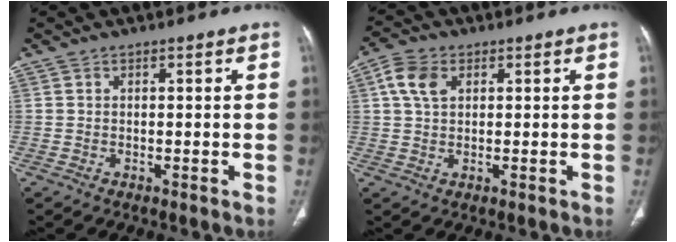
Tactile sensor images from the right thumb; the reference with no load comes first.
{"total": 5.7, "force": [1.7, 3.7, 3.9], "torque": [-0.082, 0.006, 0.031]}